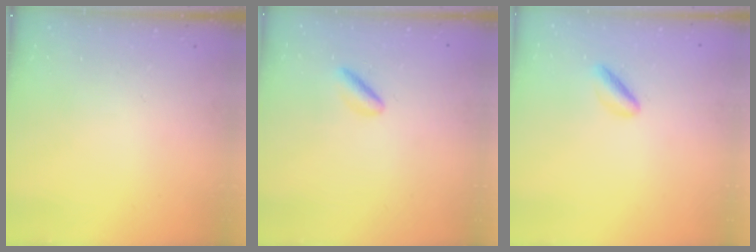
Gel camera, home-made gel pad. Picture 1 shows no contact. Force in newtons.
{"total": 2.7, "press": 2.6, "slide": 0.7}
{"total": 2.3, "press": 2.3, "slide": 0.4}